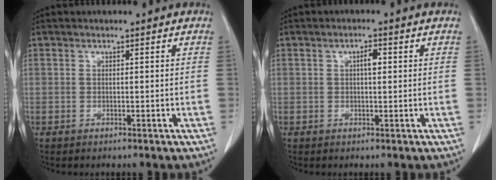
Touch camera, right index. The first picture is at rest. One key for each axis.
{"total": 2.0, "fx": 0.4, "fy": 0.6, "fz": 1.8, "tx": -0.032, "ty": 0.003, "tz": 0.006}